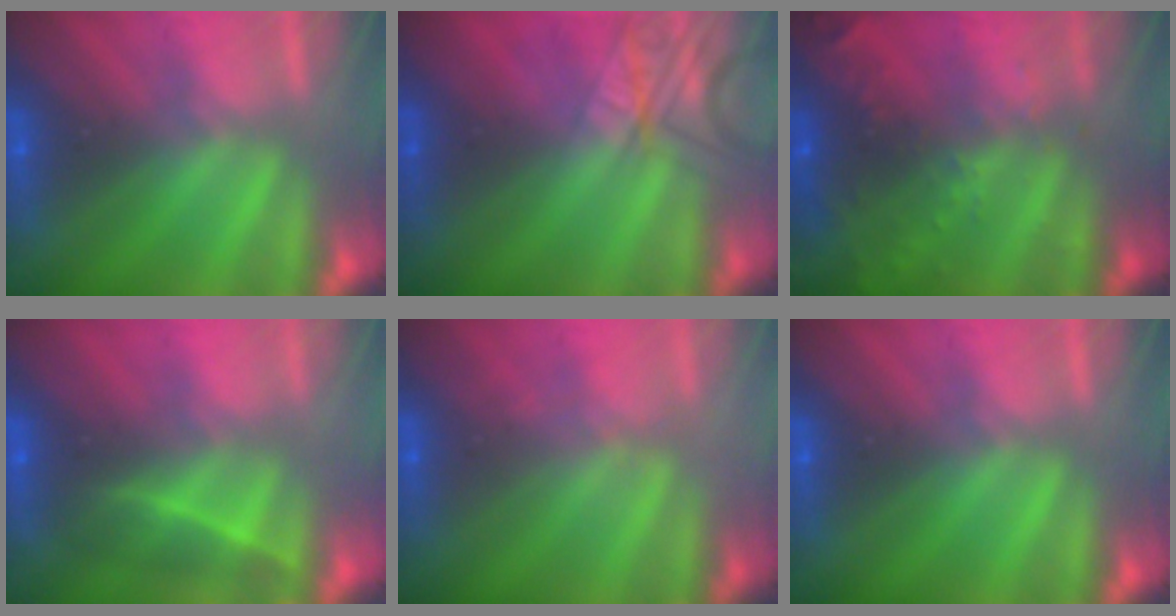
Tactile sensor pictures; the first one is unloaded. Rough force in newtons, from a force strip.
{"total": 2.4}
{"total": 8.7}
{"total": 1.9}
{"total": 1.8}
{"total": 0.0}